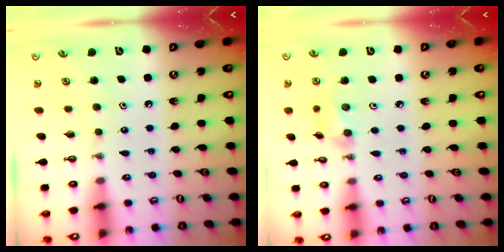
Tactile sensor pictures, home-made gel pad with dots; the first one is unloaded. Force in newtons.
{"total": 5.8, "press": 5.5, "slide": 2.0}